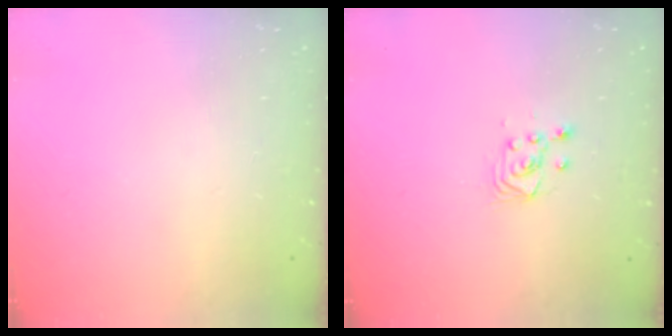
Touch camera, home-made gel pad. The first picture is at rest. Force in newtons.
{"total": 2.9, "press": 2.6, "slide": 1.3}